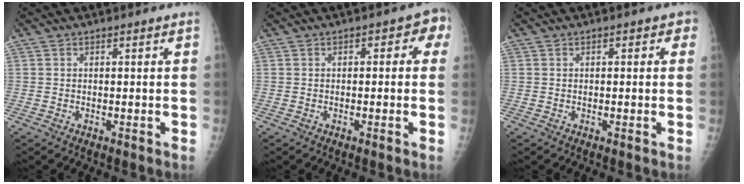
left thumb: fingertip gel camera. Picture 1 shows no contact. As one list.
[{"total": 4.2, "force": [0.5, 2.3, 3.4], "torque": [-0.015, 0.016, -0.005]}, {"total": 2.1, "force": [0.6, 1.2, 1.6], "torque": [-0.004, 0.004, 0.001]}]